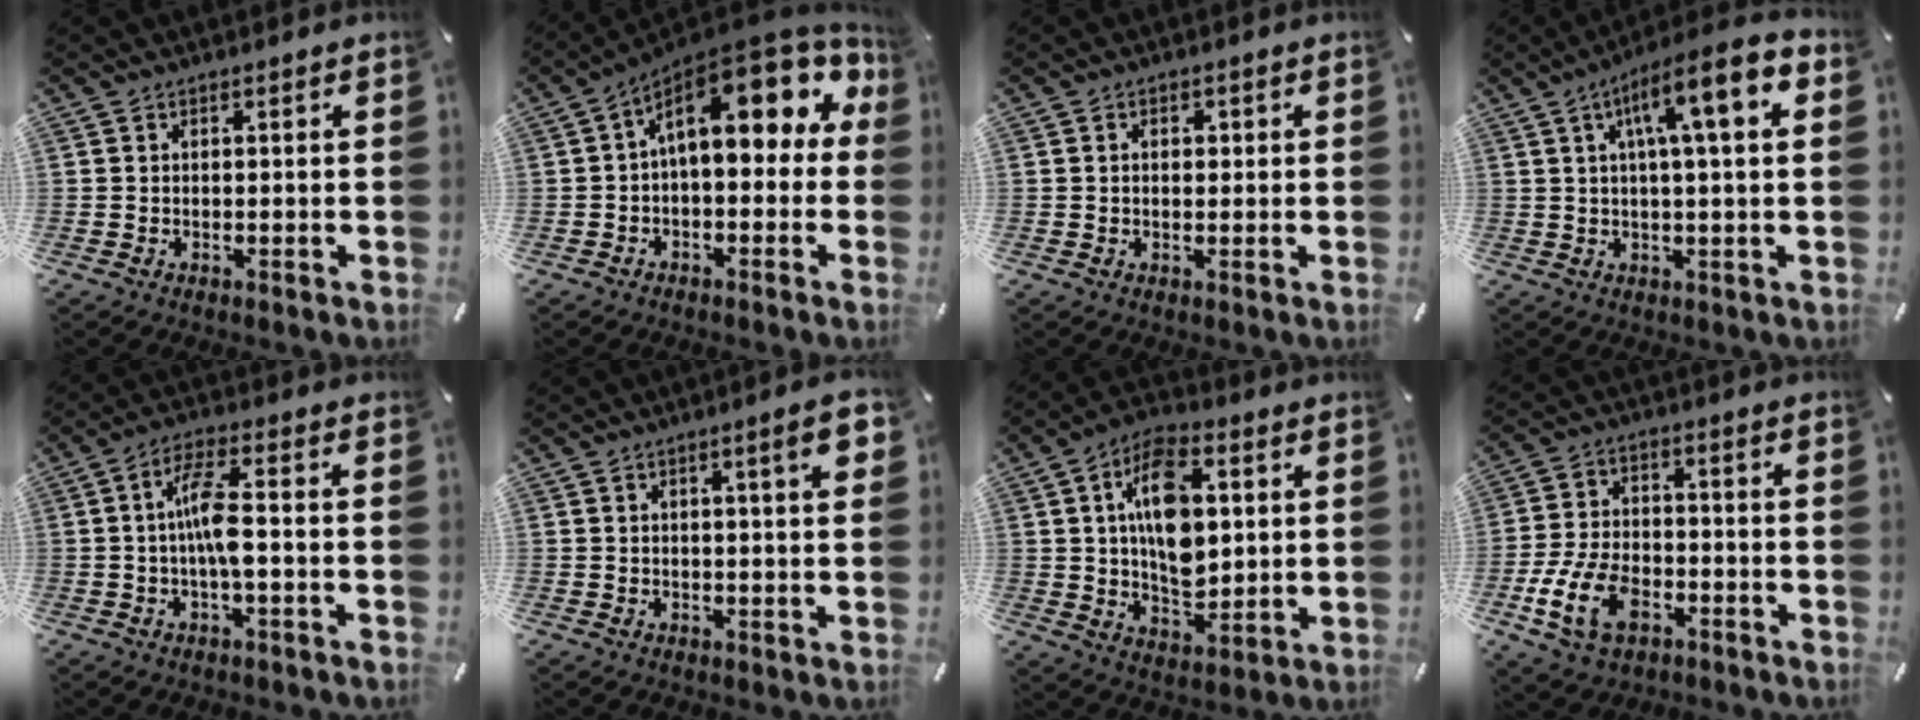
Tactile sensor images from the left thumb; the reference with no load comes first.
{"total": 16.4, "force": [6.1, 7.9, 13.0], "torque": [-0.197, -0.043, 0.102]}
{"total": 2.0, "force": [0.1, 1.4, 1.5], "torque": [-0.023, 0.004, -0.002]}
{"total": 12.1, "force": [4.2, 2.0, 11.2], "torque": [-0.185, -0.015, 0.066]}
{"total": 9.0, "force": [-0.8, 2.4, 8.6], "torque": [-0.170, 0.002, -0.019]}
{"total": 6.1, "force": [2.1, 1.0, 5.6], "torque": [-0.084, -0.003, 0.029]}
{"total": 15.1, "force": [3.0, 9.7, 11.2], "torque": [-0.202, 0.001, 0.050]}
{"total": 12.0, "force": [-5.1, 7.6, 7.8], "torque": [-0.170, 0.016, -0.091]}